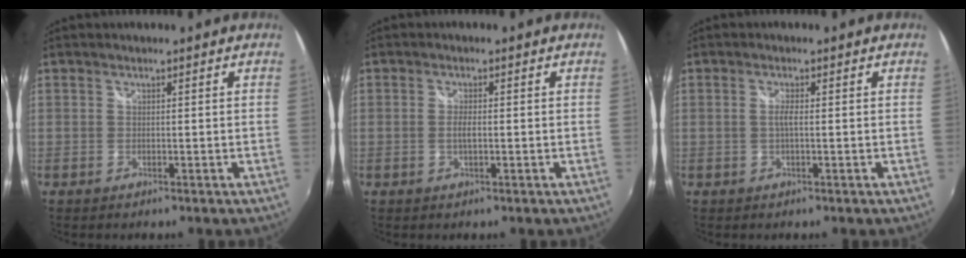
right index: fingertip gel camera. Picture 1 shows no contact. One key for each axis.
{"total": 1.8, "fx": -0.3, "fy": 0.4, "fz": 1.7, "tx": -0.034, "ty": -0.001, "tz": -0.006}
{"total": 1.6, "fx": -0.1, "fy": 0.1, "fz": 1.6, "tx": -0.031, "ty": 0.000, "tz": -0.004}